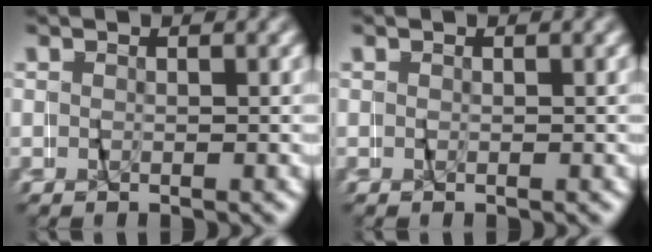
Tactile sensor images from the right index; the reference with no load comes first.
{"total": 0.0}